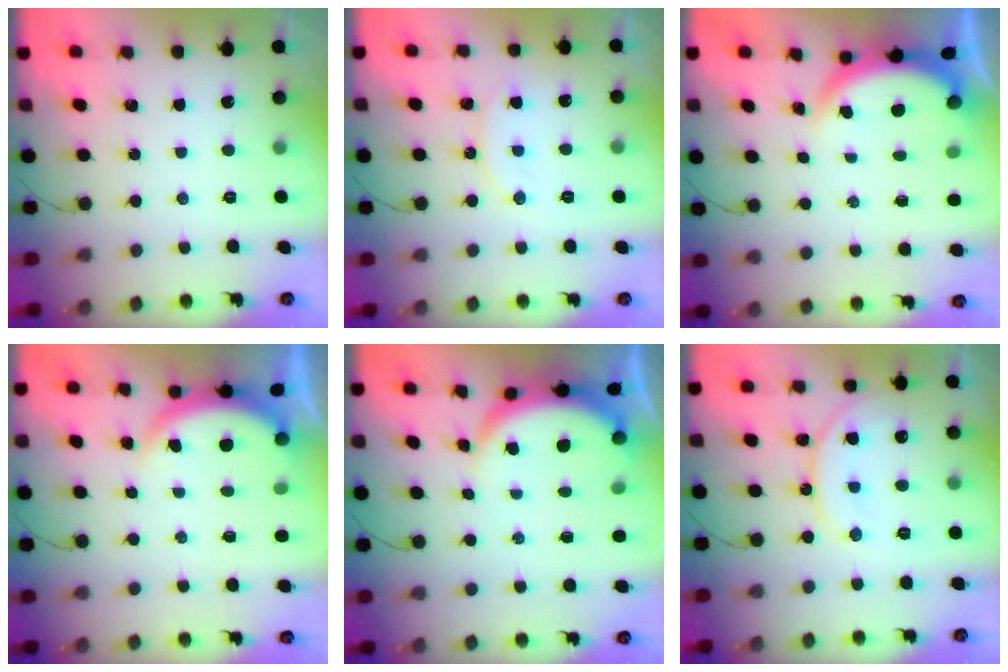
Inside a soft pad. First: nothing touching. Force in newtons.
{"total": 8.5, "press": 8.5, "slide": 0.6}
{"total": 4.2, "press": 3.9, "slide": 1.5}
{"total": 5.1, "press": 5.0, "slide": 0.4}
{"total": 5.3, "press": 5.3, "slide": 0.1}
{"total": 13.8, "press": 13.7, "slide": 1.6}